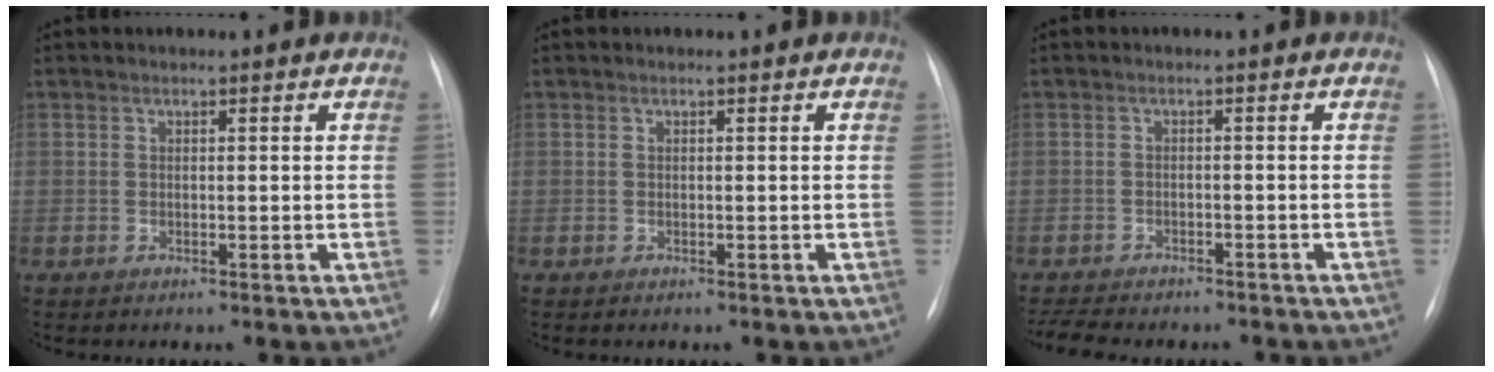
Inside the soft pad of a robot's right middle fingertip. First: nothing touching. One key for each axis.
{"total": 0.0}
{"total": 9.0, "fx": -7.9, "fy": 2.5, "fz": 3.4, "tx": -0.062, "ty": -0.001, "tz": -0.107}